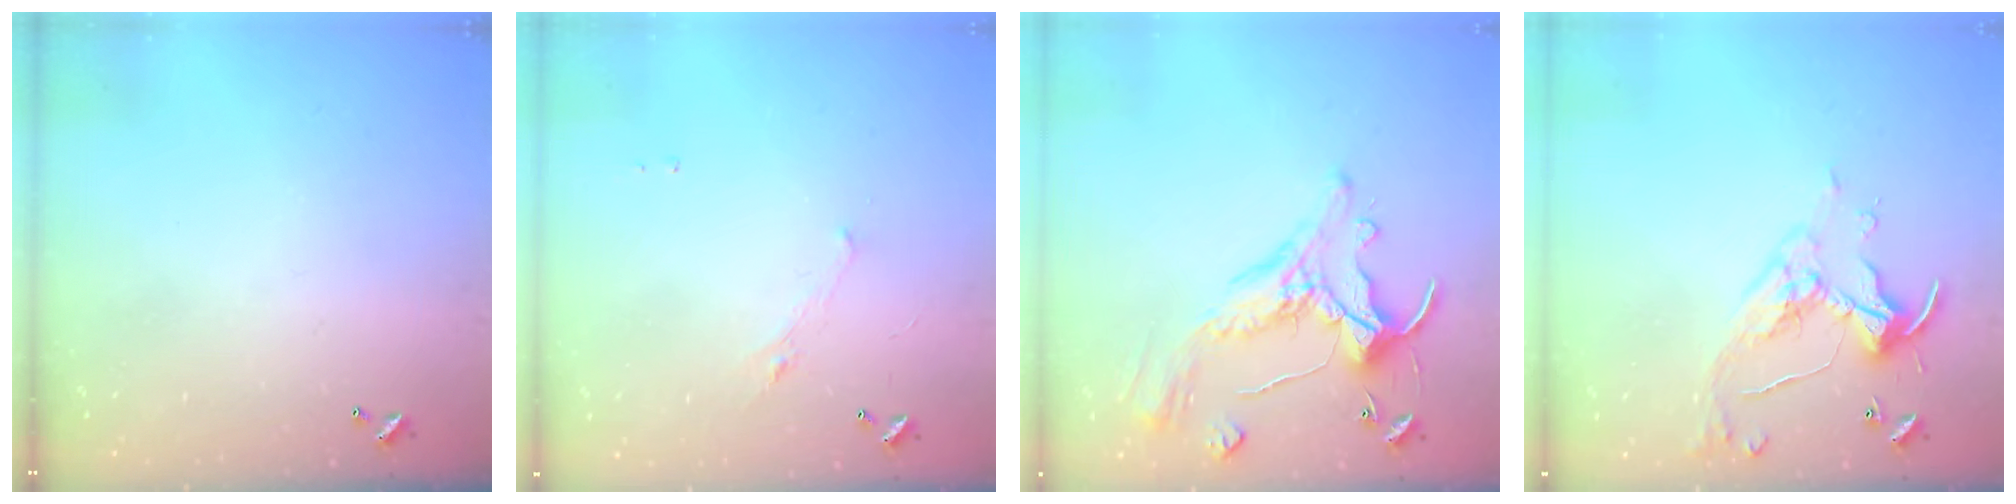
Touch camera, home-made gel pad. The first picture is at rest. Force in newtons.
{"total": 1.3, "press": 1.2, "slide": 0.6}
{"total": 2.5, "press": 2.2, "slide": 1.2}
{"total": 7.3, "press": 7.2, "slide": 1.4}